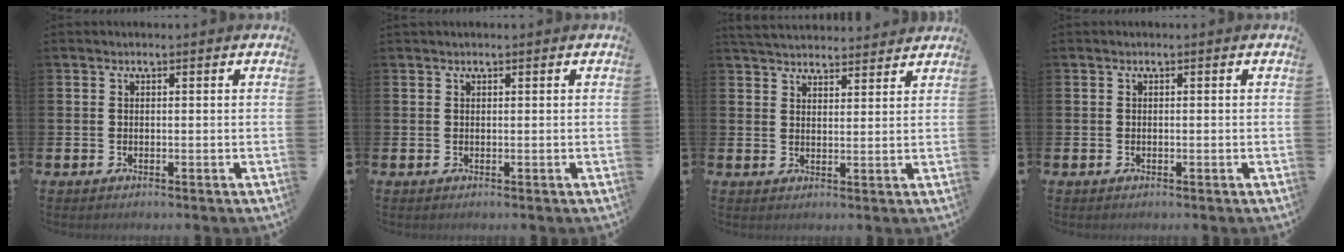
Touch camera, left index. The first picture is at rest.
{"total": 0.0}
{"total": 4.4, "force": [4.3, 0.7, 0.2], "torque": [-0.019, -0.021, 0.080]}
{"total": 0.0}